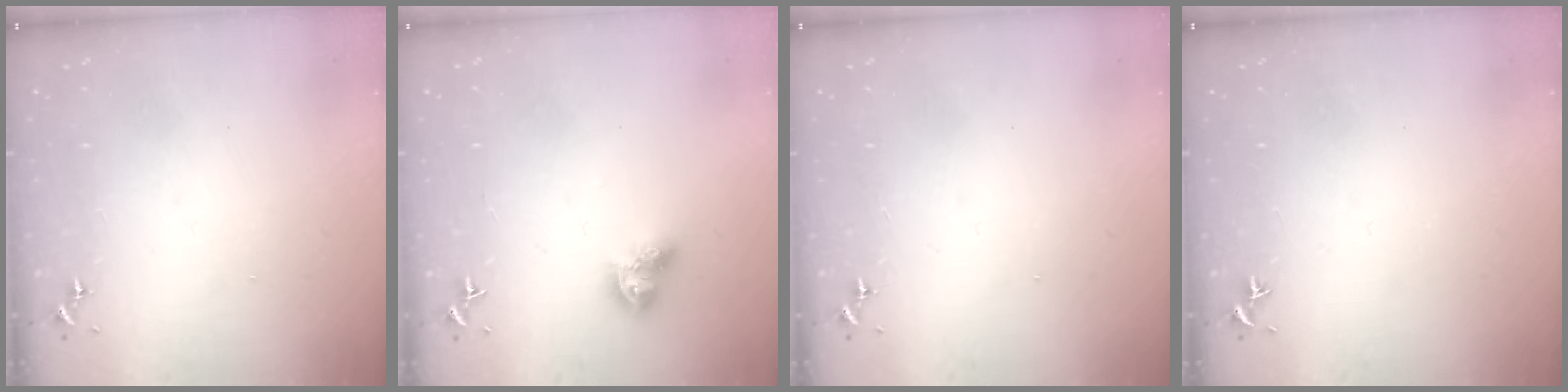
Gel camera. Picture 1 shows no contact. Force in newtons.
{"total": 9.0, "press": 9.0, "slide": 0.8}
{"total": 0.0}
{"total": 0.0}